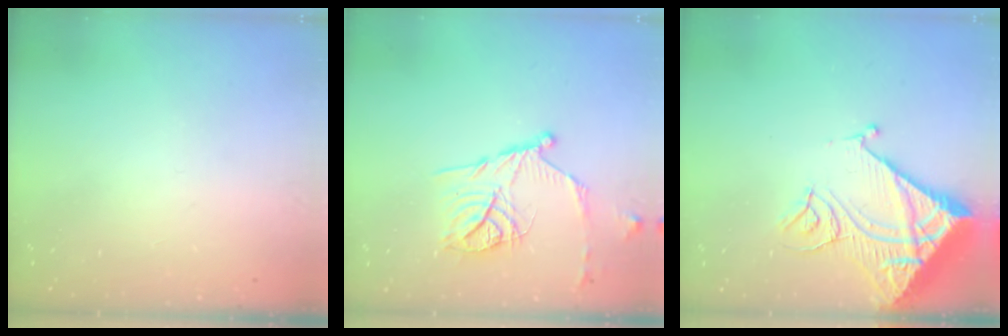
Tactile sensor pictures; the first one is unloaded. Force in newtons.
{"total": 15.4, "press": 15.3, "slide": 1.5}
{"total": 14.7, "press": 14.6, "slide": 1.7}